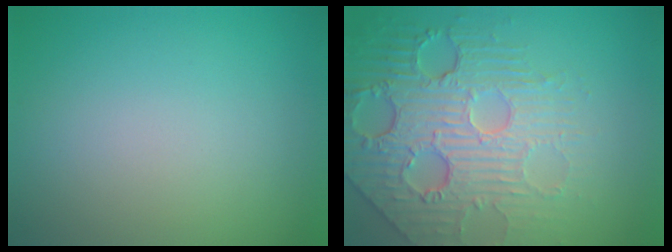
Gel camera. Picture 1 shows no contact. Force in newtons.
{"total": 7.3, "press": 5.4, "slide": 5.0}